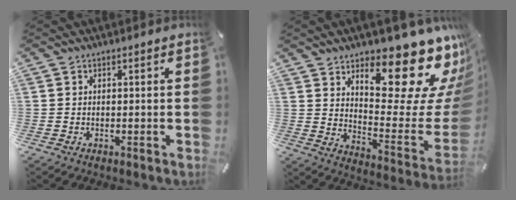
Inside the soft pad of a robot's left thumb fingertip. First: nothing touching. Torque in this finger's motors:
{"motor_torque": [3.03, 1.98, 1.38, -1.38, 0.12]}